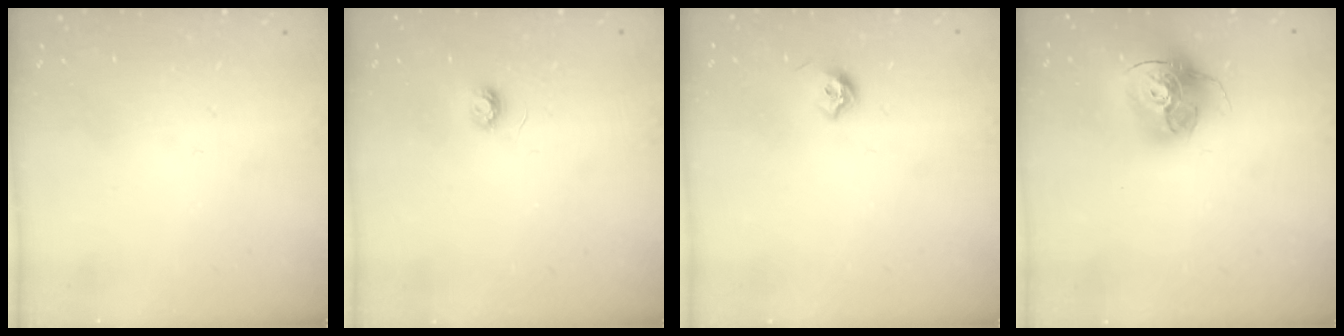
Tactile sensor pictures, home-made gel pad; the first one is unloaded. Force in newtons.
{"total": 3.4, "press": 3.4, "slide": 0.4}
{"total": 6.0, "press": 5.9, "slide": 1.0}
{"total": 16.0, "press": 16.0, "slide": 1.7}